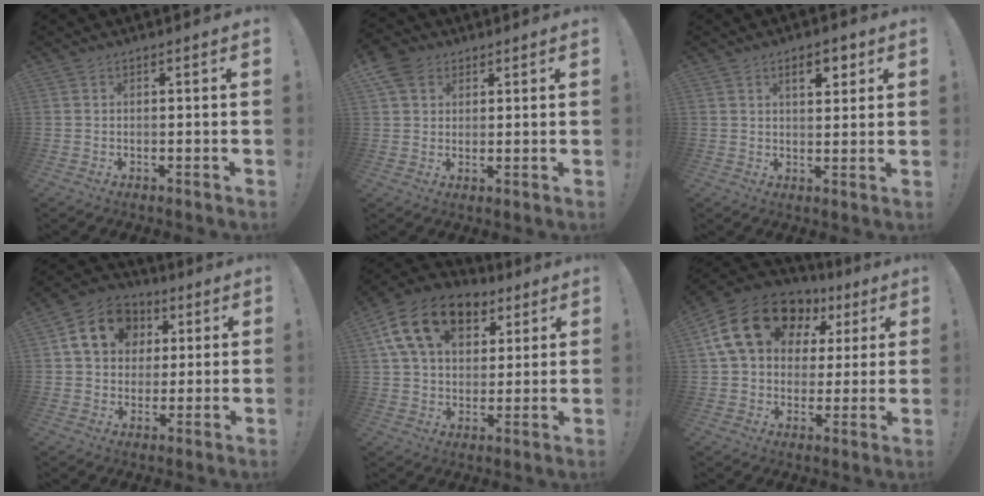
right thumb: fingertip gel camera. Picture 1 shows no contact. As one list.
[{"total": 7.5, "force": [3.8, 5.8, 2.7], "torque": [-0.050, -0.009, 0.079]}, {"total": 6.2, "force": [3.3, 2.9, 4.4], "torque": [-0.047, -0.010, 0.049]}, {"total": 15.0, "force": [4.8, 12.2, 7.3], "torque": [-0.104, -0.002, 0.097]}, {"total": 18.4, "force": [8.5, 12.2, 10.9], "torque": [-0.173, -0.029, 0.156]}, {"total": 21.6, "force": [9.3, 15.1, 12.3], "torque": [-0.196, -0.027, 0.190]}]